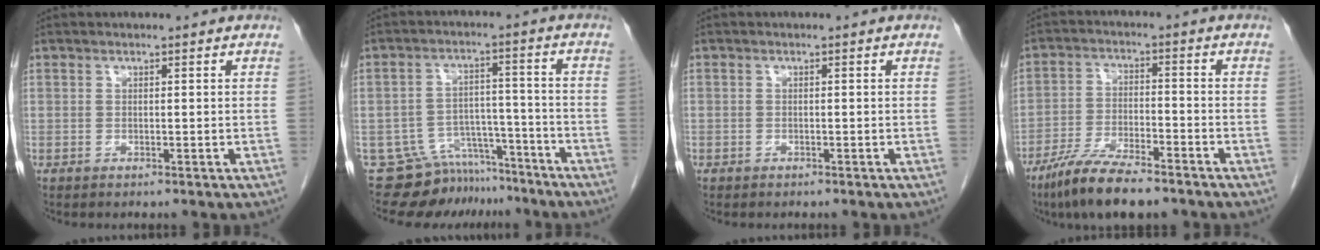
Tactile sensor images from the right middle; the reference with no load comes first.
{"total": 9.8, "force": [-8.8, 4.2, 0.5], "torque": [-0.003, 0.033, -0.134]}
{"total": 0.5, "force": [-0.4, 0.4, 0.0], "torque": [-0.006, 0.003, -0.008]}
{"total": 10.2, "force": [-7.6, 0.4, 6.8], "torque": [-0.126, -0.031, -0.133]}